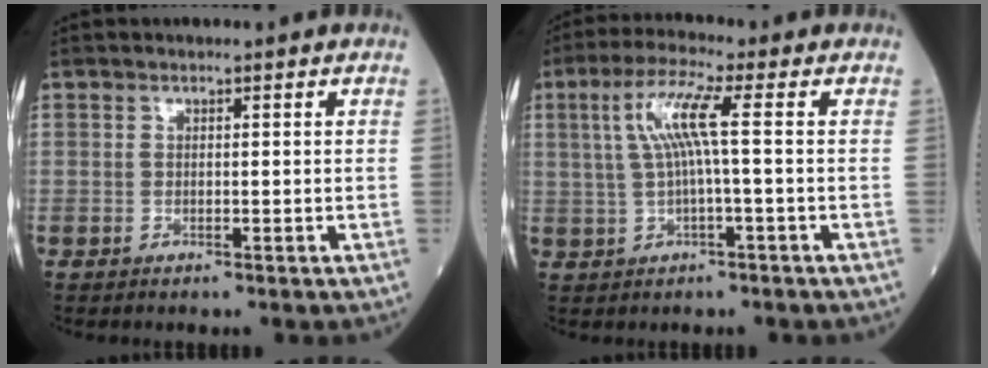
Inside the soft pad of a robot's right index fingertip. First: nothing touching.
{"total": 6.7, "force": [1.1, -0.2, 6.6], "torque": [-0.136, 0.019, 0.025]}